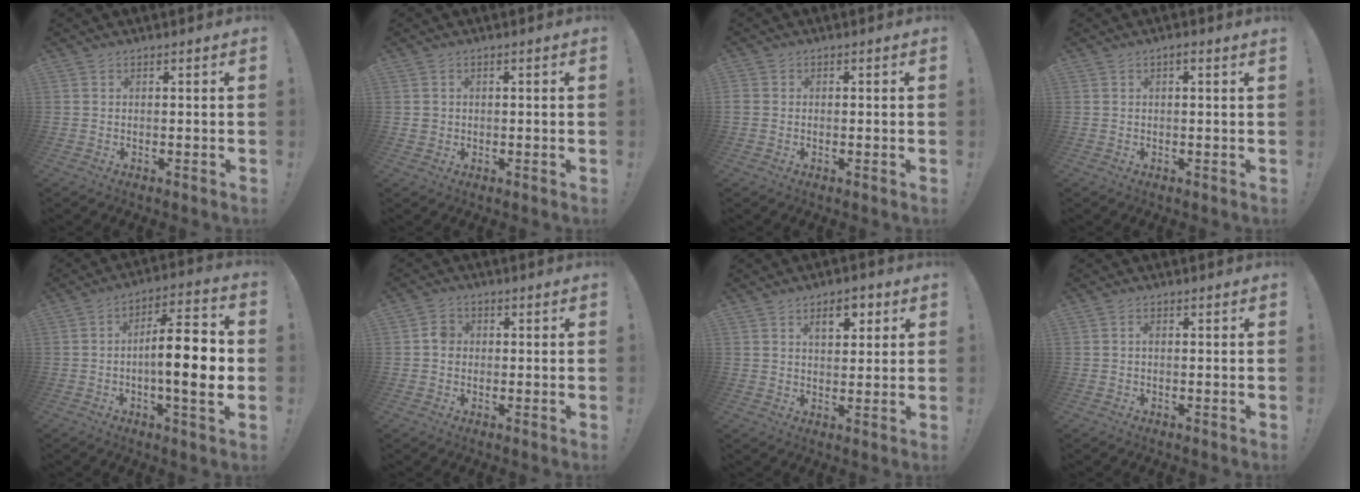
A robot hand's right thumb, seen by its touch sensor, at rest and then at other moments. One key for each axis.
{"total": 1.5, "fx": 0.1, "fy": 1.5, "fz": 0.3, "tx": -0.010, "ty": 0.006, "tz": 0.005}
{"total": 1.3, "fx": -0.4, "fy": 1.1, "fz": 0.4, "tx": -0.011, "ty": 0.007, "tz": -0.006}
{"total": 1.1, "fx": 0.4, "fy": -0.3, "fz": 1.0, "tx": -0.021, "ty": 0.000, "tz": 0.006}
{"total": 15.7, "fx": -2.1, "fy": 4.2, "fz": 15.0, "tx": -0.226, "ty": 0.015, "tz": -0.036}
{"total": 3.7, "fx": -0.1, "fy": 3.2, "fz": 1.8, "tx": -0.027, "ty": 0.009, "tz": -0.004}
{"total": 6.7, "fx": 3.0, "fy": 3.6, "fz": 4.7, "tx": -0.059, "ty": -0.004, "tz": 0.048}
{"total": 0.6, "fx": -0.1, "fy": 0.2, "fz": 0.5, "tx": -0.020, "ty": 0.006, "tz": -0.002}